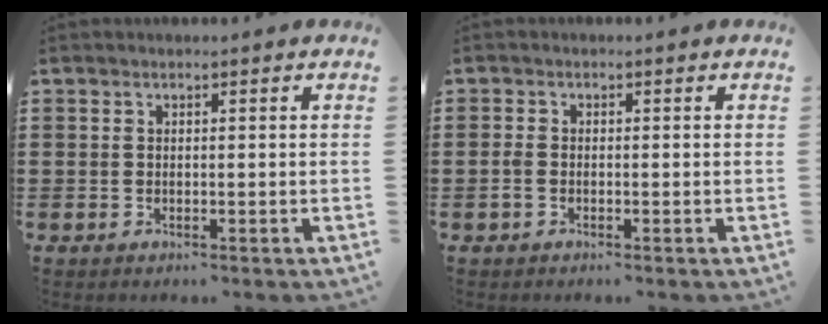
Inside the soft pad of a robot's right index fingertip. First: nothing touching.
{"total": 1.2, "force": [-0.6, 0.6, 0.9], "torque": [-0.026, -0.003, -0.013]}